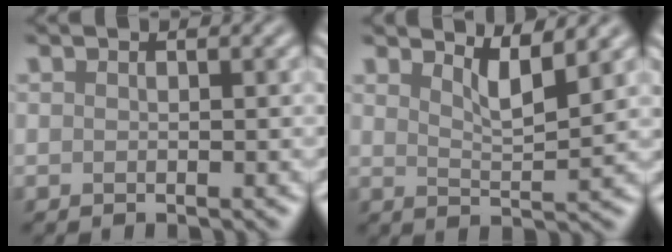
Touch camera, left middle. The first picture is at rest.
{"total": 3.2, "force": [2.4, 0.6, 2.0], "torque": [-0.030, -0.006, 0.040]}